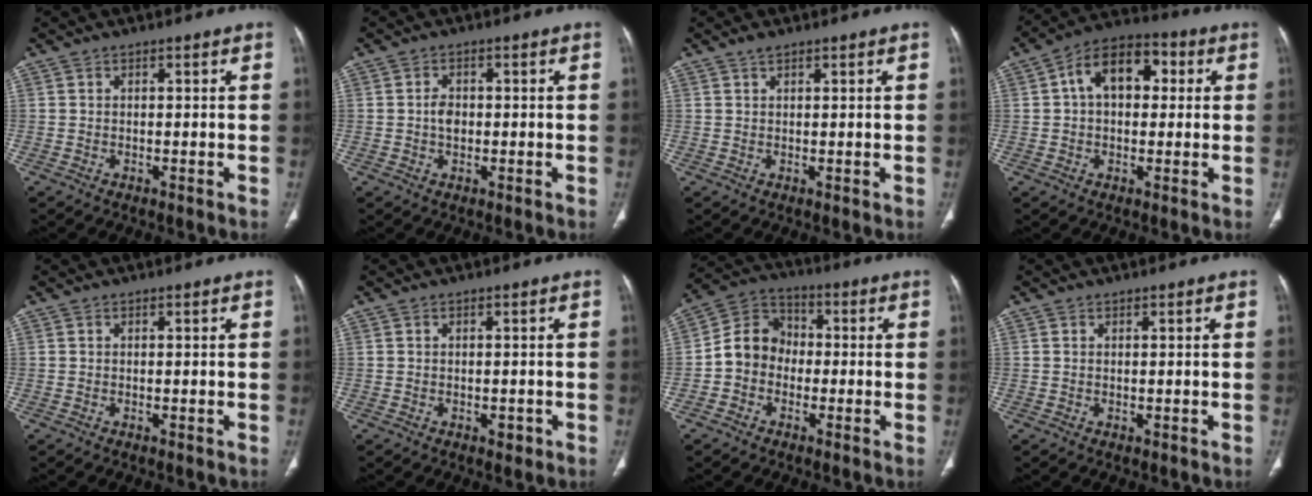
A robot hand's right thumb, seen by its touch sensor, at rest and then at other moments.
{"total": 2.6, "force": [-0.2, 1.9, 1.7], "torque": [-0.022, 0.005, -0.007]}
{"total": 1.3, "force": [0.9, 0.4, 0.8], "torque": [-0.016, -0.003, 0.019]}
{"total": 11.8, "force": [2.3, 7.8, 8.5], "torque": [-0.107, 0.030, 0.026]}
{"total": 0.0}
{"total": 1.4, "force": [-0.4, 0.9, 0.9], "torque": [-0.007, 0.000, -0.003]}
{"total": 8.8, "force": [-1.5, 7.6, 4.2], "torque": [-0.056, 0.037, -0.044]}
{"total": 0.0}